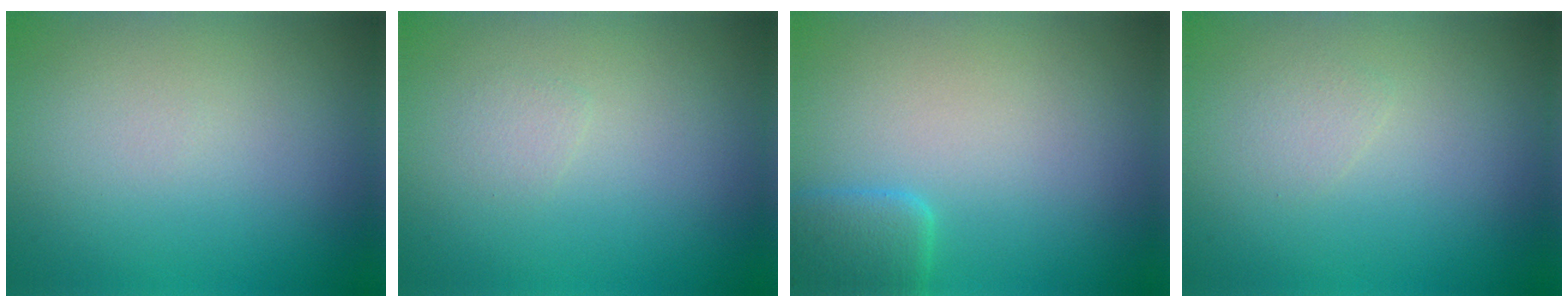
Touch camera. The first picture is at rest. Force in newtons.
{"total": 0.7, "press": 0.7, "slide": 0.0}
{"total": 2.5, "press": 2.5, "slide": 0.2}
{"total": 0.8, "press": 0.8, "slide": 0.1}